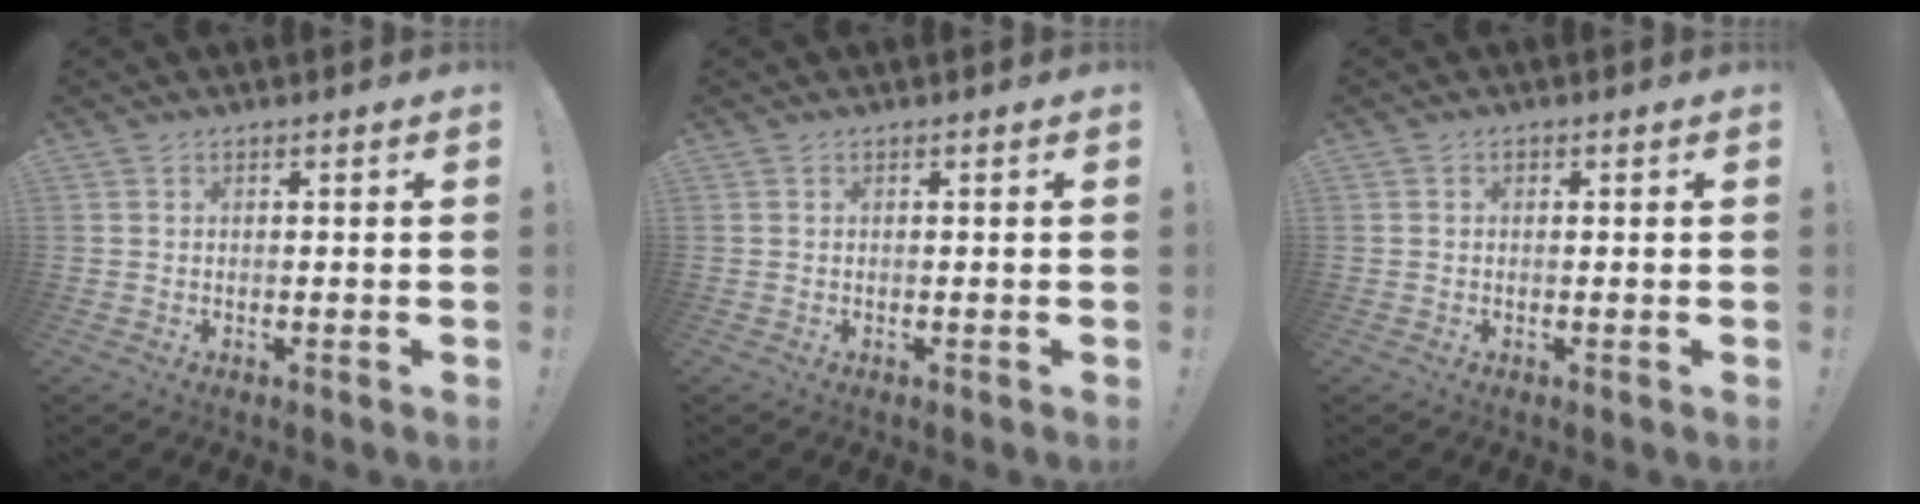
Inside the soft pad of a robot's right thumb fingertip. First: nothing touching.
{"total": 0.0}
{"total": 0.5, "force": [-0.1, 0.5, 0.1], "torque": [0.004, -0.001, -0.004]}